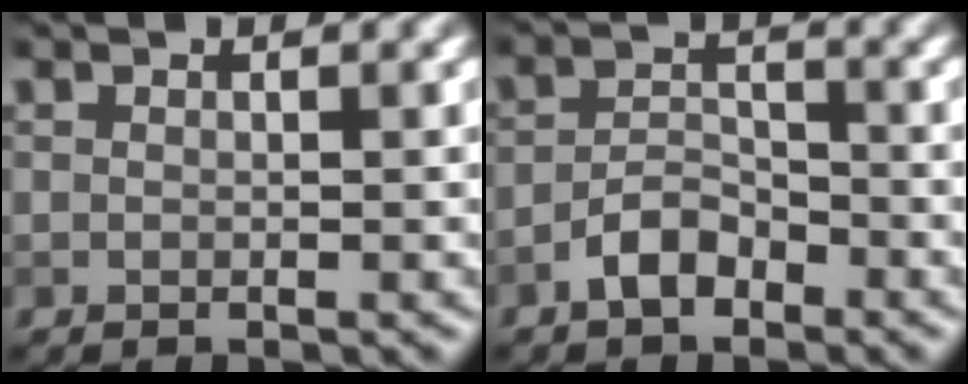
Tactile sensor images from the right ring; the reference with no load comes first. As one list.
[{"total": 2.8, "force": [-2.0, 1.3, 1.5], "torque": [-0.025, 0.010, -0.041]}]